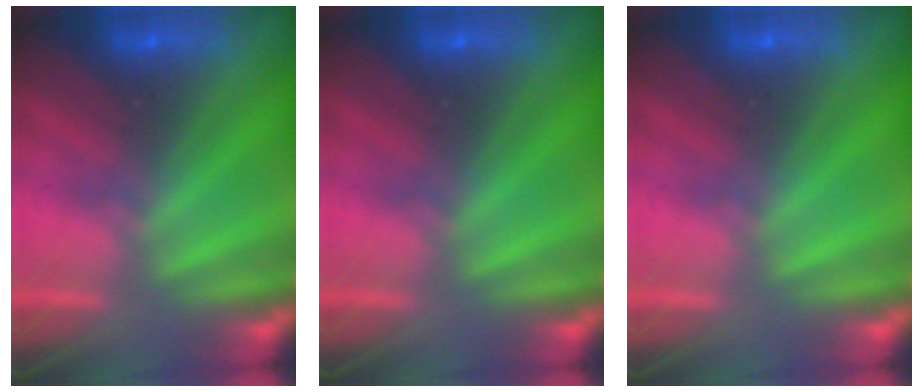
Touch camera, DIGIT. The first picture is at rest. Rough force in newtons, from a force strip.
{"total": 0.0}
{"total": 0.0}